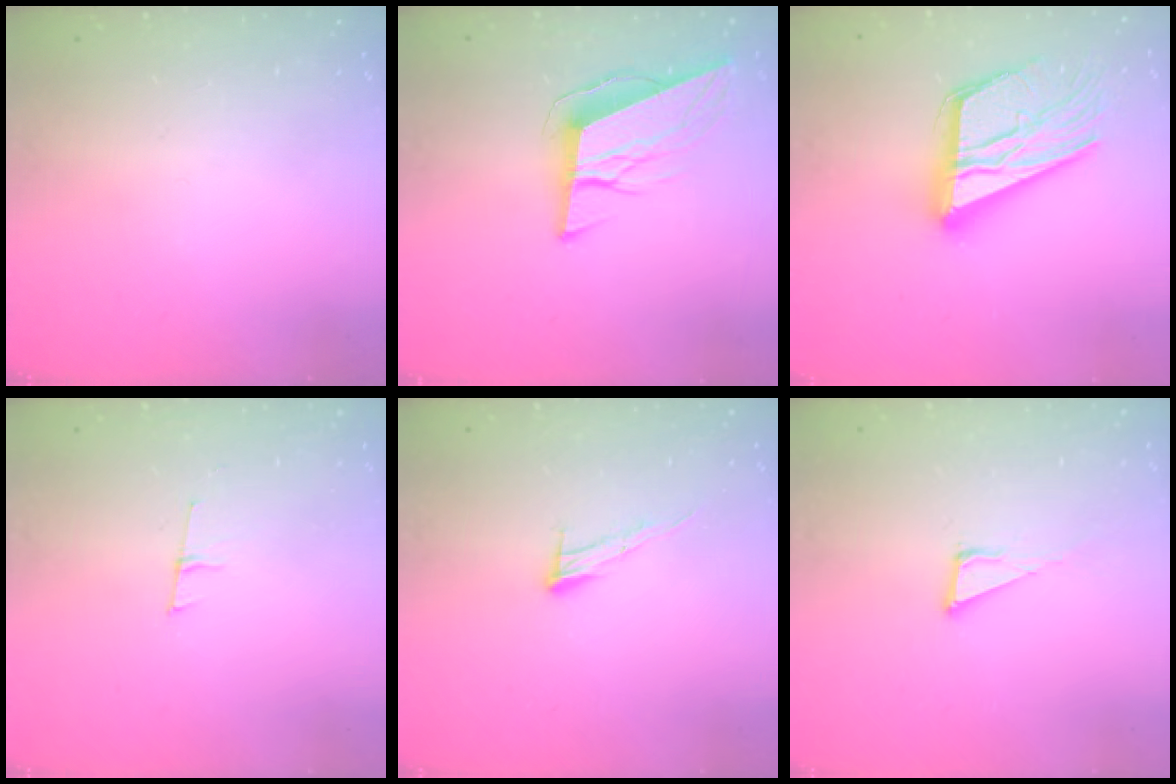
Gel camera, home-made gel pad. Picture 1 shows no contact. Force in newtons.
{"total": 10.7, "press": 10.2, "slide": 3.3}
{"total": 21.7, "press": 21.7, "slide": 1.5}
{"total": 5.3, "press": 4.5, "slide": 2.9}
{"total": 8.4, "press": 8.4, "slide": 0.4}
{"total": 4.3, "press": 4.3, "slide": 0.2}